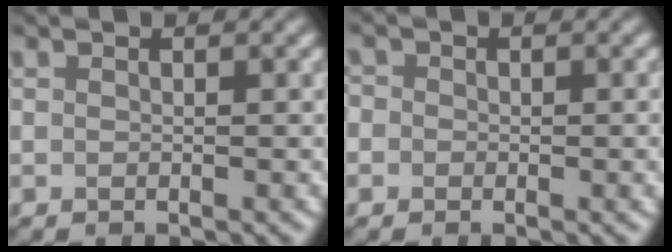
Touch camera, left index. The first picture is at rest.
{"total": 2.9, "force": [0.3, 2.5, 1.6], "torque": [-0.010, 0.014, -0.017]}